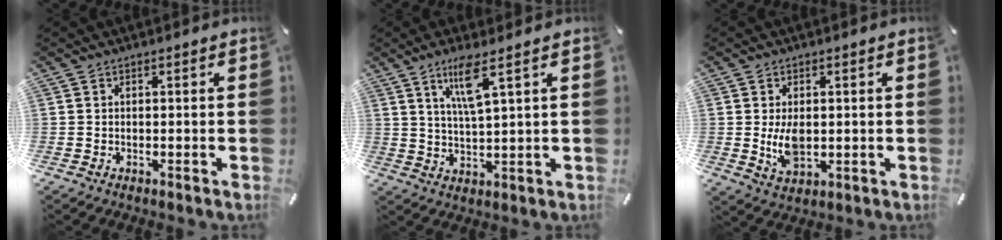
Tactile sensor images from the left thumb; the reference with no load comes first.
{"total": 7.8, "force": [4.3, 1.0, 6.4], "torque": [-0.121, -0.002, 0.070]}
{"total": 5.7, "force": [0.3, 3.5, 4.5], "torque": [-0.105, -0.006, -0.001]}